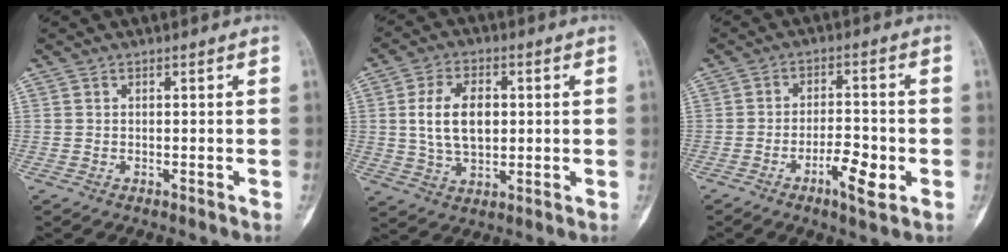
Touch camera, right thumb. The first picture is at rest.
{"total": 10.4, "force": [1.2, 6.4, 8.1], "torque": [-0.136, 0.000, 0.027]}
{"total": 7.2, "force": [-2.8, 2.4, 6.2], "torque": [-0.099, 0.014, -0.046]}